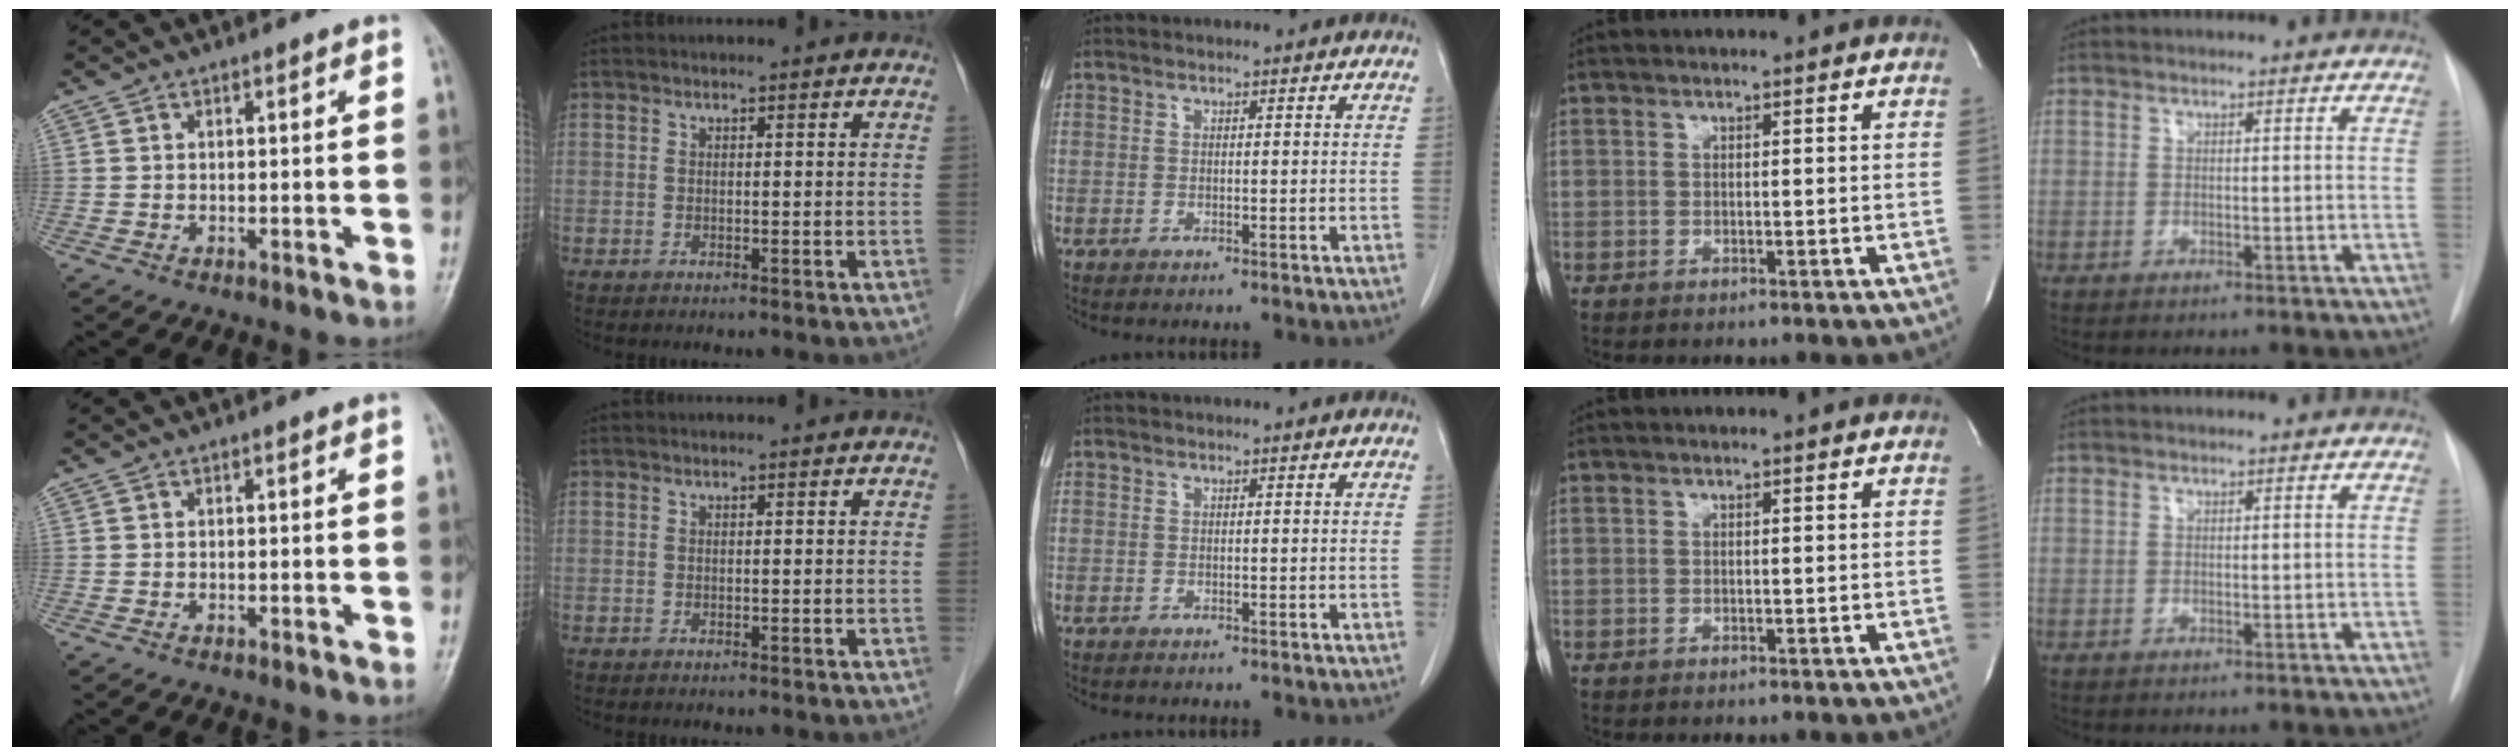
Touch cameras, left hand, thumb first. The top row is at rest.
{}